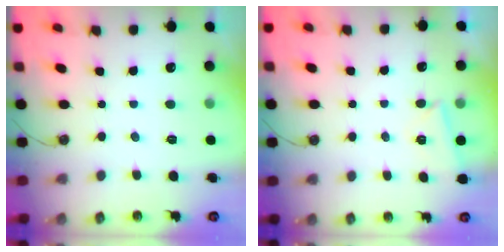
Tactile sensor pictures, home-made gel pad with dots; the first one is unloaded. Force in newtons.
{"total": 3.6, "press": 2.7, "slide": 2.4}